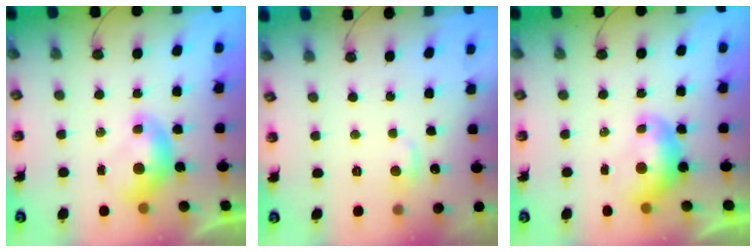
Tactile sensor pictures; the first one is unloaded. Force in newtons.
{"total": 1.2, "press": 0.9, "slide": 0.8}
{"total": 1.2, "press": 1.1, "slide": 0.3}